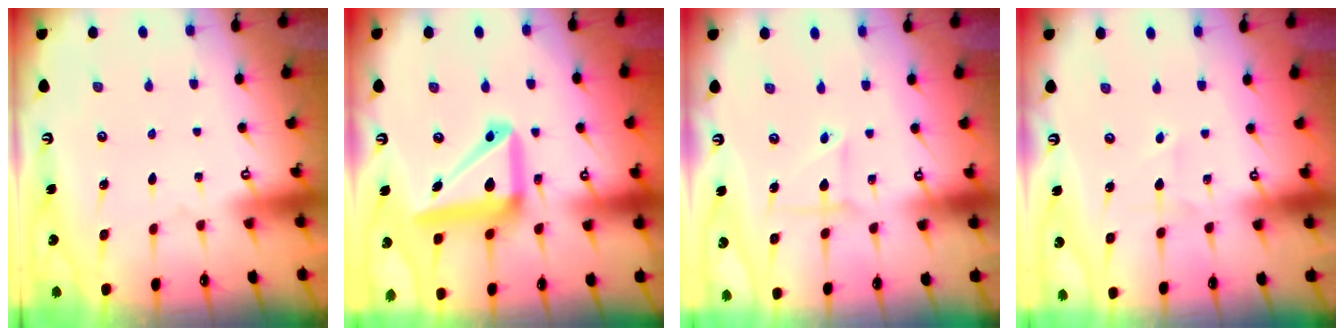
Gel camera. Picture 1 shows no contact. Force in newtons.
{"total": 16.8, "press": 16.7, "slide": 2.1}
{"total": 2.9, "press": 2.9, "slide": 0.2}
{"total": 1.3, "press": 1.3, "slide": 0.2}